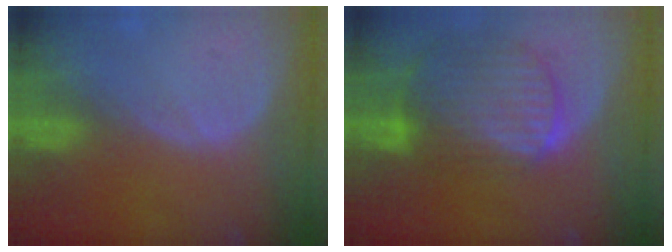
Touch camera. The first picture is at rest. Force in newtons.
{"total": 10.3, "press": 8.6, "slide": 5.6}